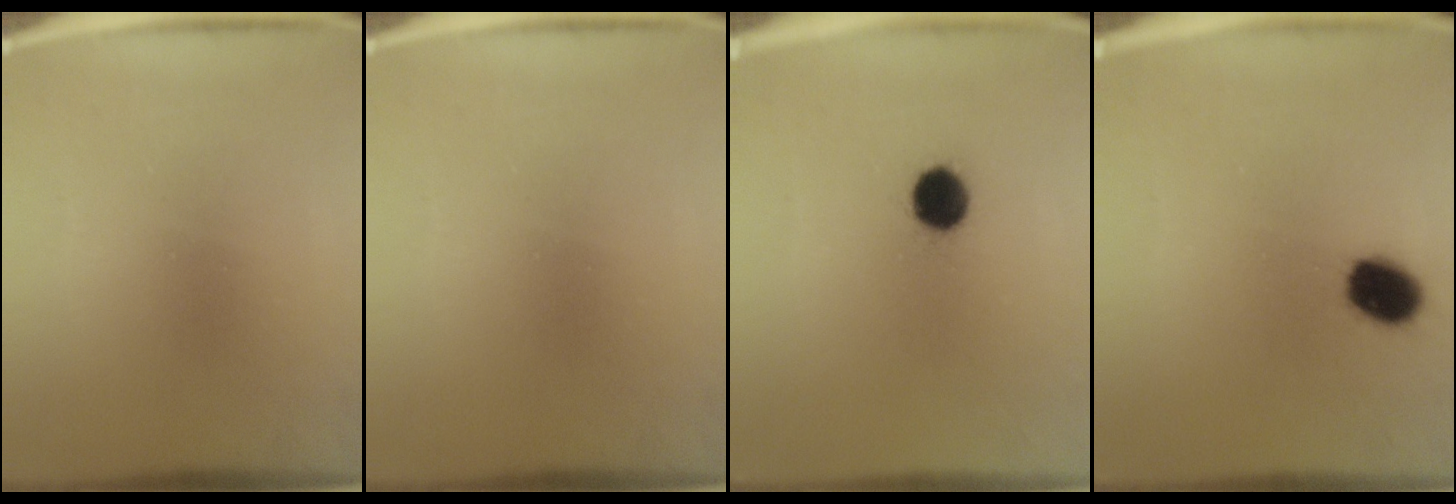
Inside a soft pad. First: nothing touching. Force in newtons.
{"total": 0.0}
{"total": 7.0}
{"total": 8.0}